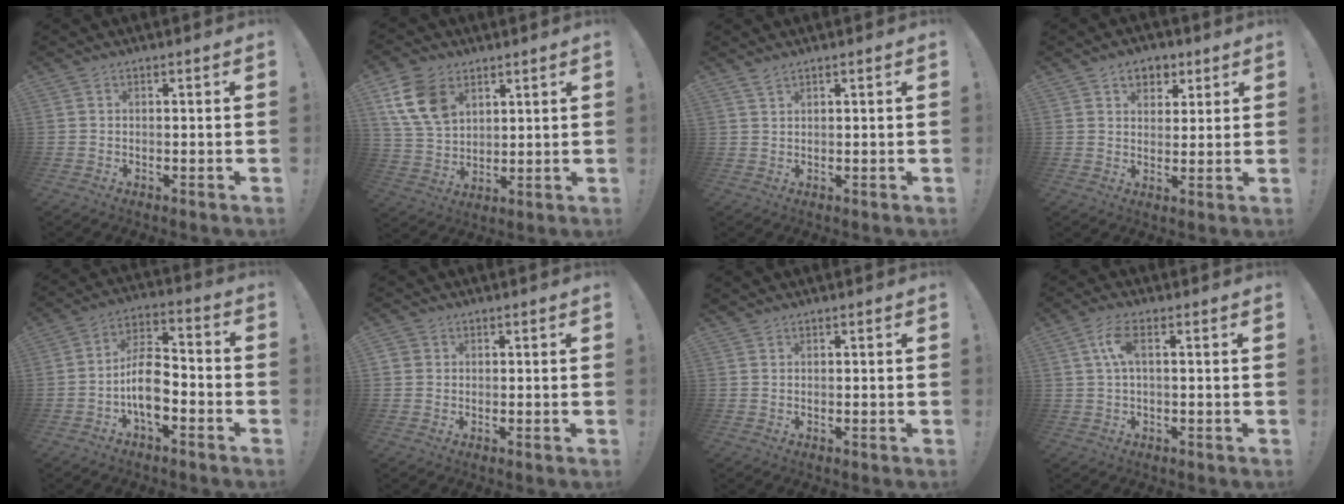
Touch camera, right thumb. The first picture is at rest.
{"total": 14.0, "force": [6.6, 9.9, 7.5], "torque": [-0.142, -0.019, 0.136]}
{"total": 1.9, "force": [1.7, 0.5, 0.9], "torque": [-0.017, -0.006, 0.031]}
{"total": 6.8, "force": [3.5, 5.3, 2.3], "torque": [-0.022, -0.017, 0.066]}
{"total": 11.7, "force": [-4.1, 6.3, 8.9], "torque": [-0.163, 0.023, -0.076]}
{"total": 1.7, "force": [0.6, 1.5, 0.5], "torque": [-0.004, -0.001, 0.010]}
{"total": 0.8, "force": [0.8, 0.2, 0.0], "torque": [0.008, -0.004, 0.014]}
{"total": 5.6, "force": [1.1, 1.9, 5.2], "torque": [-0.106, 0.001, 0.019]}